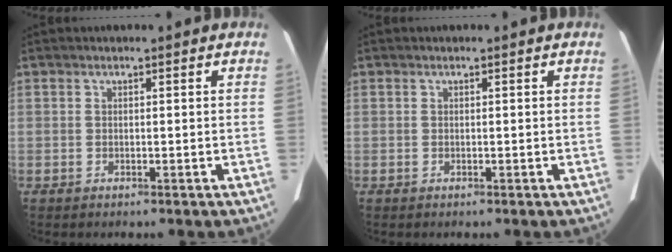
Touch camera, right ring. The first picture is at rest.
{"total": 0.0}